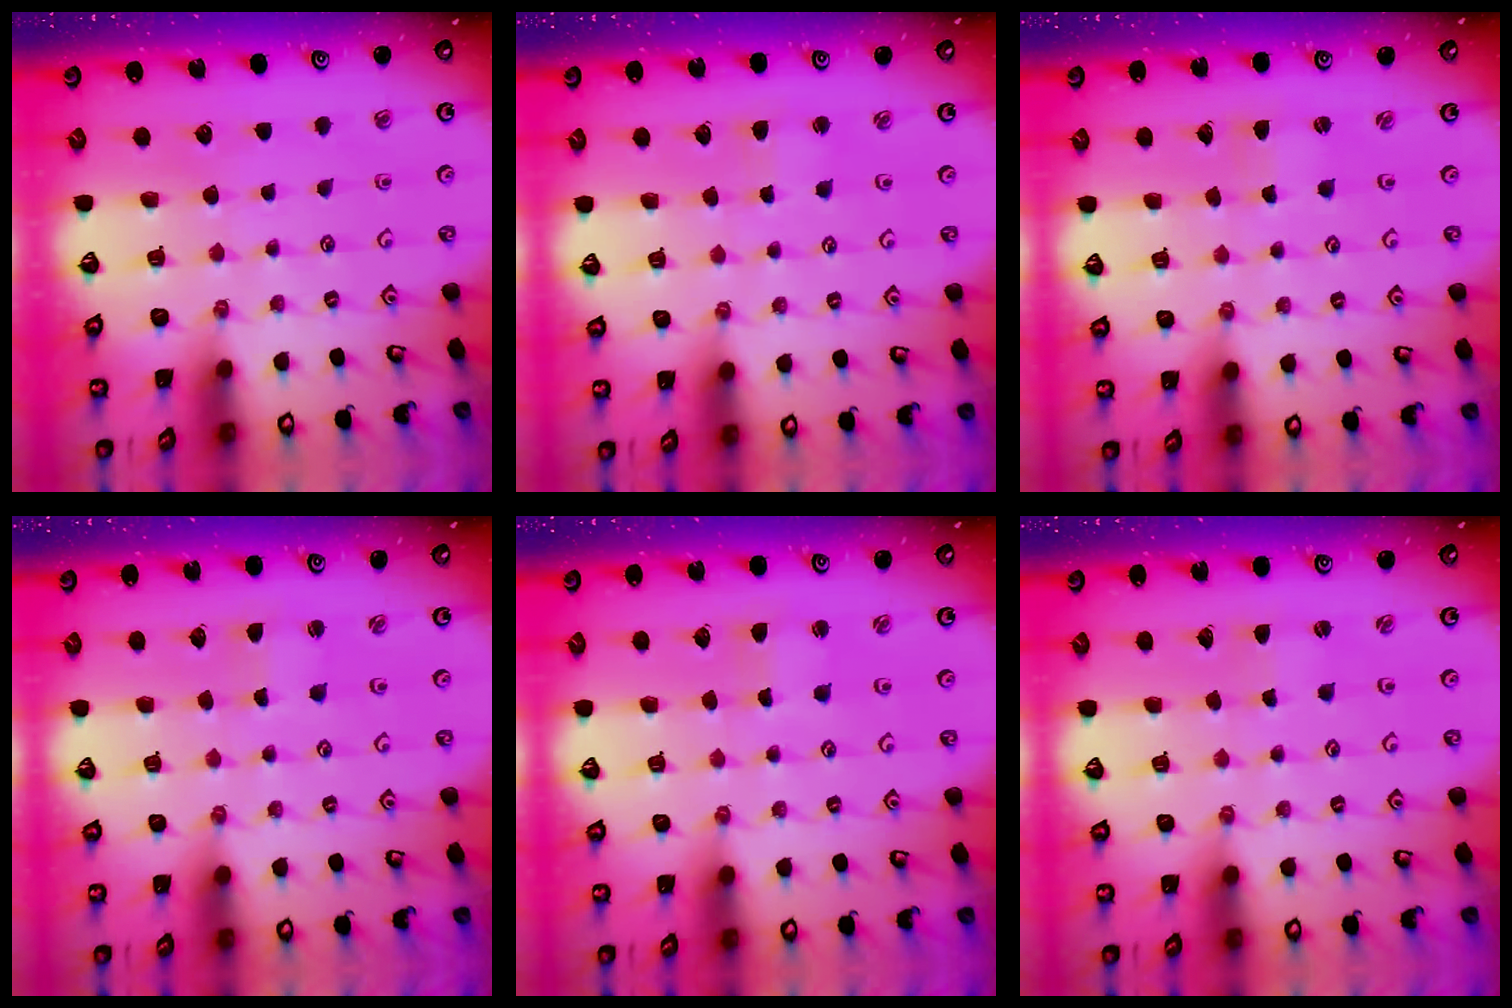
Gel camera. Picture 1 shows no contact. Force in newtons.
{"total": 1.9, "press": 1.9, "slide": 0.3}
{"total": 1.7, "press": 1.6, "slide": 0.3}
{"total": 1.7, "press": 1.7, "slide": 0.2}
{"total": 2.2, "press": 2.1, "slide": 0.3}
{"total": 0.6, "press": 0.6, "slide": 0.1}